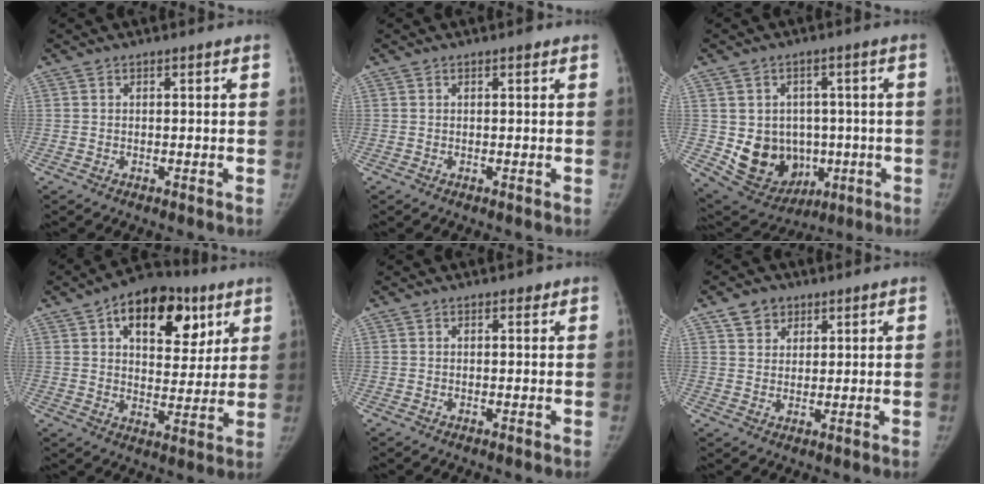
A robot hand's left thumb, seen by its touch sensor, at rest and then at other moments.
{"total": 0.8, "force": [0.5, 0.4, 0.5], "torque": [-0.005, -0.001, 0.004]}
{"total": 13.6, "force": [-1.6, 11.4, 7.3], "torque": [-0.080, 0.006, 0.005]}
{"total": 18.2, "force": [8.3, 10.5, 12.2], "torque": [-0.127, -0.013, 0.123]}
{"total": 0.8, "force": [0.5, 0.5, 0.3], "torque": [0.003, -0.002, 0.003]}
{"total": 4.9, "force": [2.9, 3.6, 1.4], "torque": [-0.004, -0.015, 0.052]}